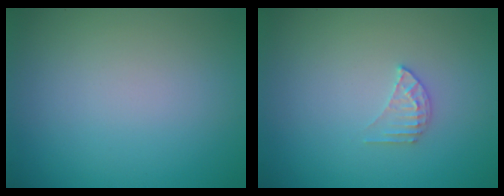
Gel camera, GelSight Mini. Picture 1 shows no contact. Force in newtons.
{"total": 1.5, "press": 1.5, "slide": 0.2}